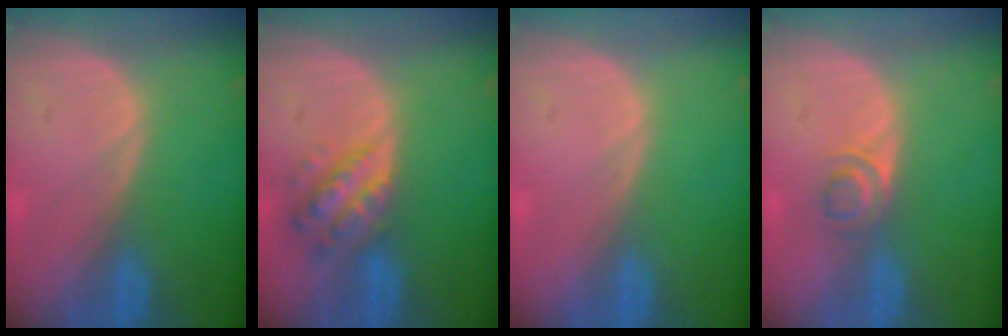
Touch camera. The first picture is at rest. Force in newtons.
{"total": 6.3, "press": 5.7, "slide": 2.7}
{"total": 0.0}
{"total": 2.8, "press": 2.7, "slide": 1.0}